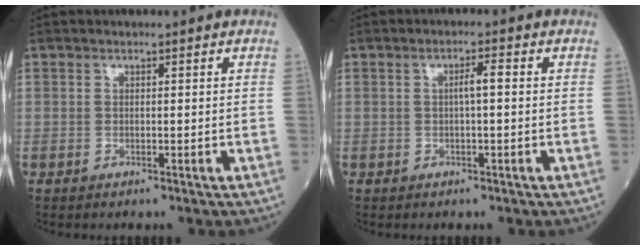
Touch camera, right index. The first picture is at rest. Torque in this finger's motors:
{"motor_torque": [0.62, -0.27, 0.33, 0.10]}